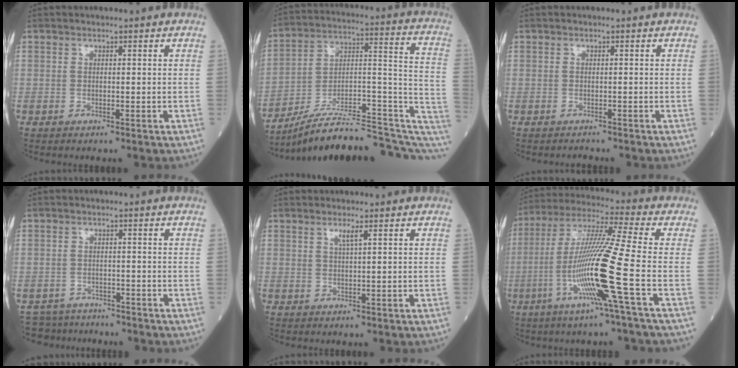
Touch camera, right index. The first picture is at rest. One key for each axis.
{"total": 21.2, "fx": -16.8, "fy": 3.9, "fz": 12.3, "tx": -0.129, "ty": 0.056, "tz": -0.254}
{"total": 0.6, "fx": -0.6, "fy": 0.1, "fz": -0.1, "tx": -0.001, "ty": -0.003, "tz": -0.012}
{"total": 4.7, "fx": -4.1, "fy": 2.0, "fz": -1.0, "tx": 0.020, "ty": 0.005, "tz": -0.071}
{"total": 1.5, "fx": 0.8, "fy": -0.3, "fz": 1.2, "tx": -0.032, "ty": -0.002, "tz": 0.017}
{"total": 15.6, "fx": -4.7, "fy": -2.3, "fz": 14.7, "tx": -0.296, "ty": -0.016, "tz": -0.099}